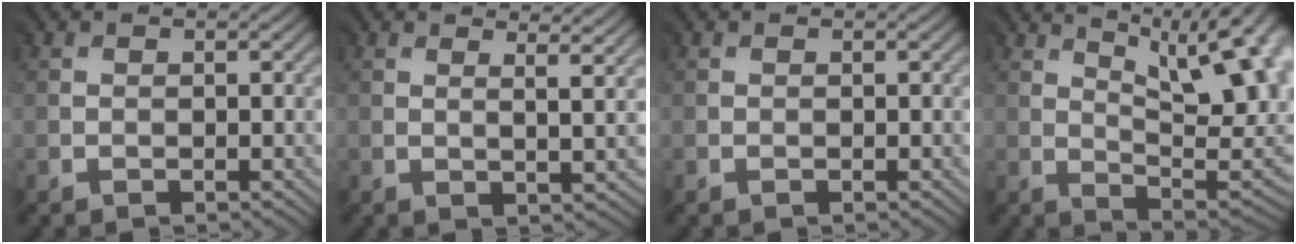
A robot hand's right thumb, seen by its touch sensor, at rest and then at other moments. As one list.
[{"total": 3.8, "force": [2.7, 0.4, 2.7], "torque": [-0.037, 0.007, 0.034]}, {"total": 0.0}, {"total": 15.5, "force": [6.0, 5.9, 13.1], "torque": [-0.182, 0.038, 0.099]}]